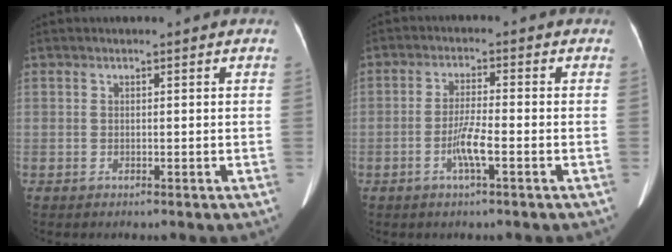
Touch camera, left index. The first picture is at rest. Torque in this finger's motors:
{"motor_torque": [0.03, 0.00, 0.06, 0.04]}